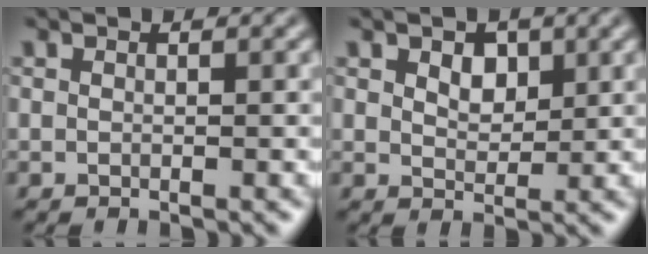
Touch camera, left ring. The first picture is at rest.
{"total": 2.3, "force": [1.0, 1.5, 1.4], "torque": [-0.026, -0.001, 0.017]}